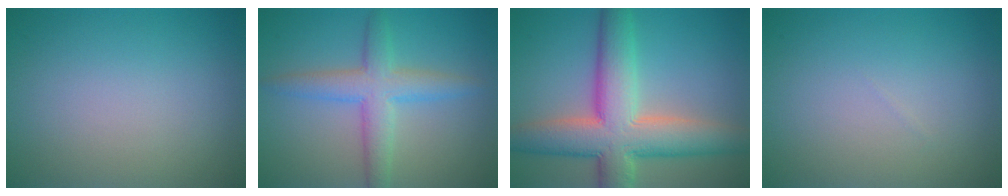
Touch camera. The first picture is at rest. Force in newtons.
{"total": 4.4, "press": 4.4, "slide": 0.1}
{"total": 9.8, "press": 9.8, "slide": 0.8}
{"total": 0.0}